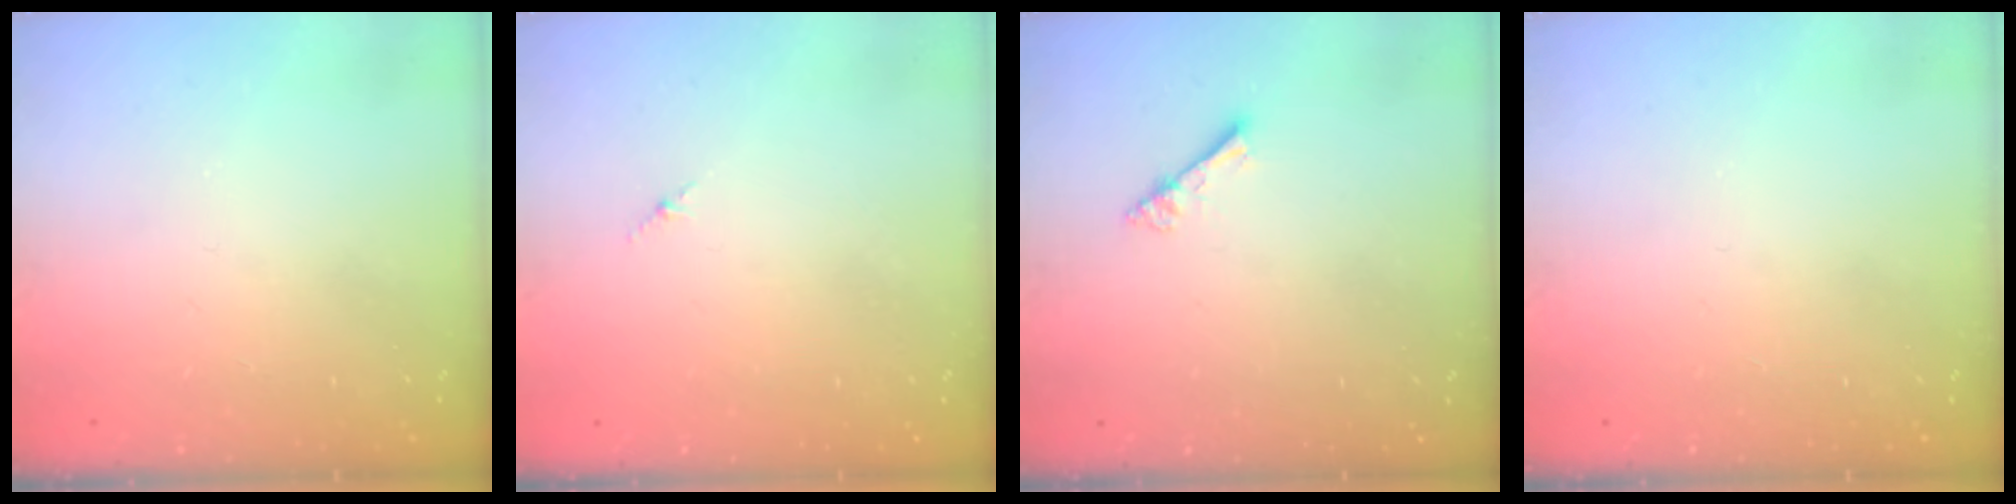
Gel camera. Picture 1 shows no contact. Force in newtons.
{"total": 1.8, "press": 1.7, "slide": 0.6}
{"total": 1.8, "press": 1.8, "slide": 0.1}
{"total": 0.0}